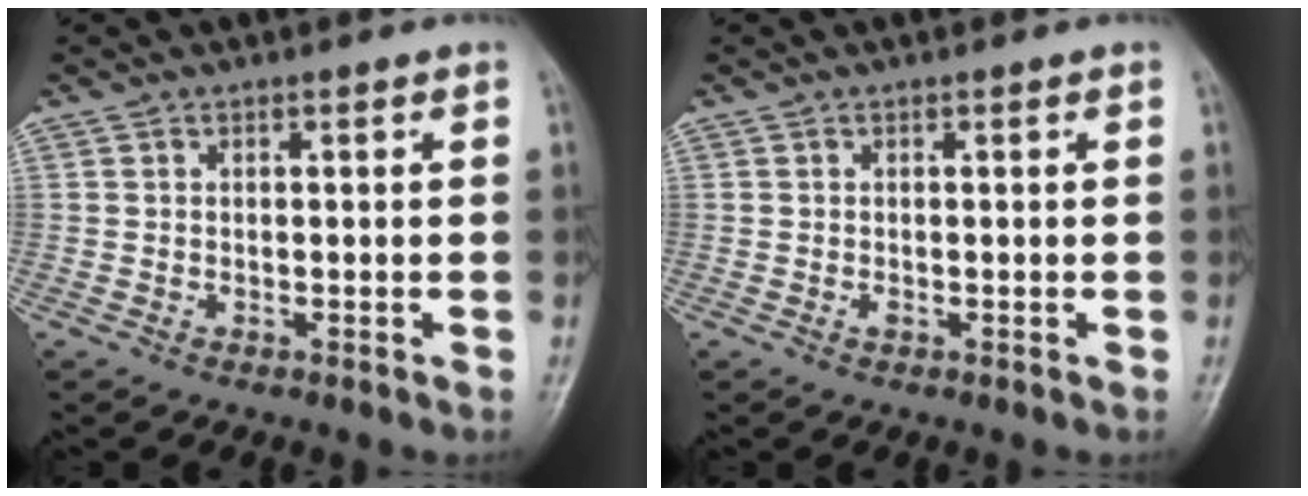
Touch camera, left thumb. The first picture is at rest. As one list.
[{"total": 0.5, "force": [0.0, 0.3, 0.4], "torque": [-0.006, 0.000, 0.002]}]